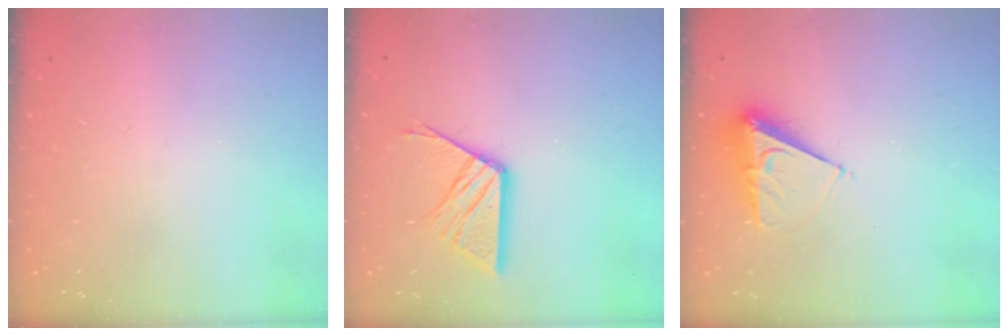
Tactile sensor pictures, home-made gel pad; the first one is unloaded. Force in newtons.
{"total": 12.1, "press": 12.0, "slide": 1.0}
{"total": 7.7, "press": 7.7, "slide": 0.4}